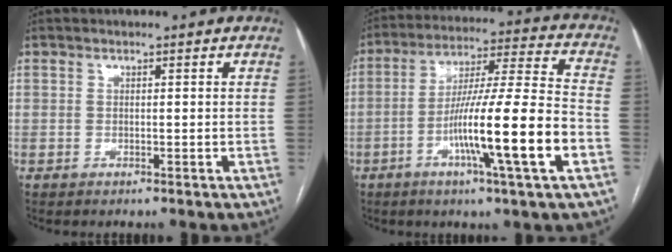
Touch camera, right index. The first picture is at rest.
{"total": 17.4, "force": [-5.8, -0.6, 16.4], "torque": [-0.282, -0.005, -0.100]}